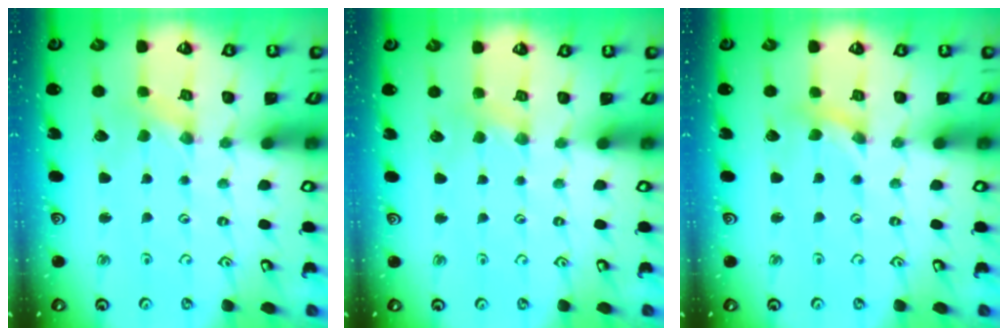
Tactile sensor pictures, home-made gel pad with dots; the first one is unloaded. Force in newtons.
{"total": 2.3, "press": 2.3, "slide": 0.4}
{"total": 1.1, "press": 1.1, "slide": 0.2}